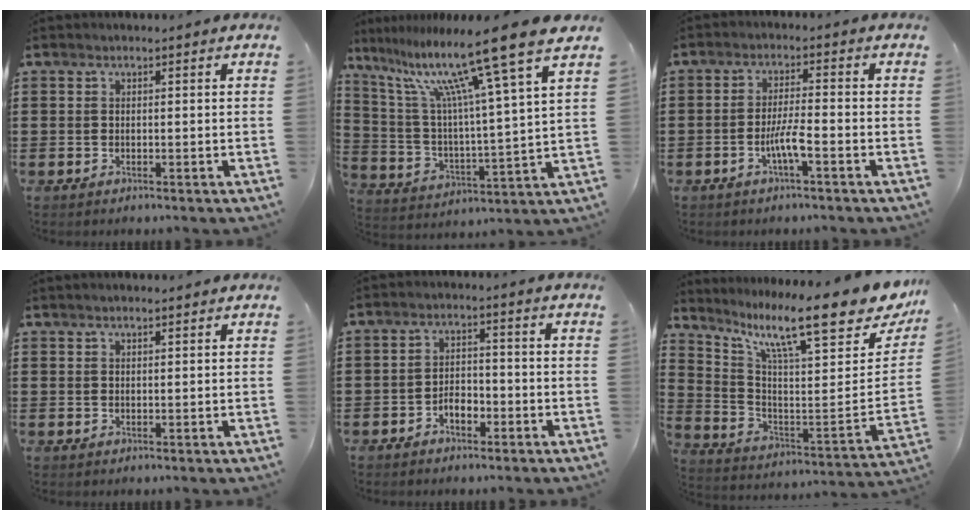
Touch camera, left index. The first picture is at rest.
{"total": 15.4, "force": [11.3, 0.3, 10.5], "torque": [-0.216, -0.072, 0.175]}
{"total": 4.6, "force": [-1.9, 0.5, 4.1], "torque": [-0.084, -0.004, -0.039]}
{"total": 1.2, "force": [1.1, 0.1, 0.6], "torque": [-0.011, 0.000, 0.020]}
{"total": 3.3, "force": [-1.9, 1.7, 2.2], "torque": [-0.041, 0.005, -0.037]}
{"total": 14.0, "force": [10.2, 1.3, 9.5], "torque": [-0.187, -0.080, 0.159]}